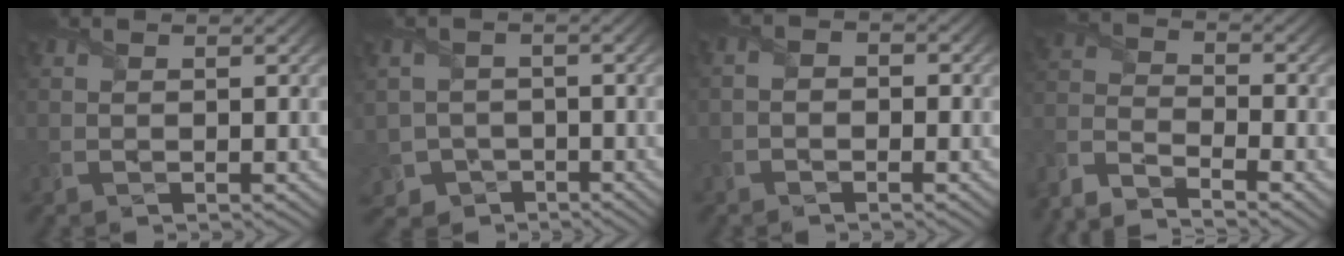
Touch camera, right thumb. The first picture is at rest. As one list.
[{"total": 5.5, "force": [-2.9, 4.6, 0.9], "torque": [-0.036, -0.017, -0.060]}, {"total": 1.7, "force": [-1.0, 1.2, 0.8], "torque": [-0.002, 0.004, -0.028]}, {"total": 9.0, "force": [-7.5, 2.4, 4.4], "torque": [-0.108, -0.019, -0.161]}]